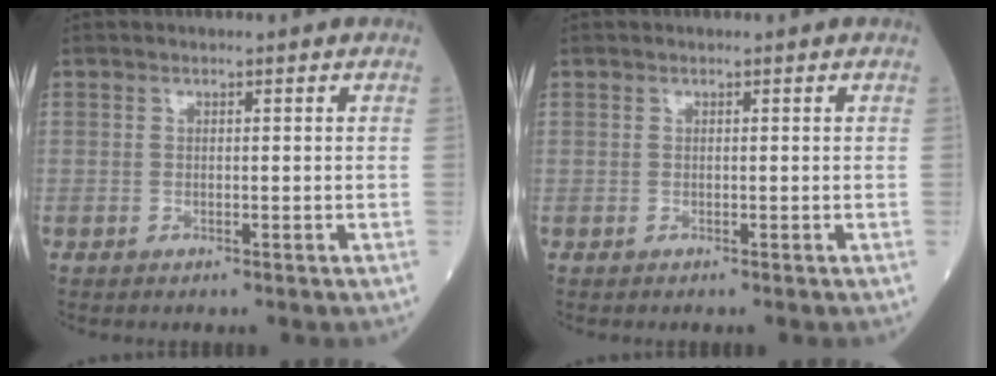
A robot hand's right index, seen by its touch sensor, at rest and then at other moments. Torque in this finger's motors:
{"motor_torque": [1.37, 0.74, -0.03, -0.16]}